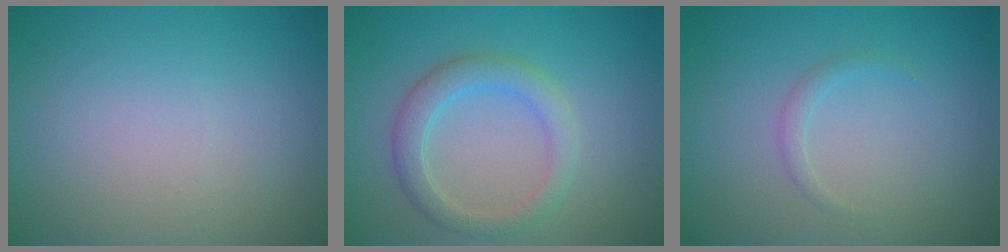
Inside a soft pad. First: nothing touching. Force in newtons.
{"total": 3.1, "press": 3.1, "slide": 0.1}
{"total": 0.9, "press": 0.9, "slide": 0.0}